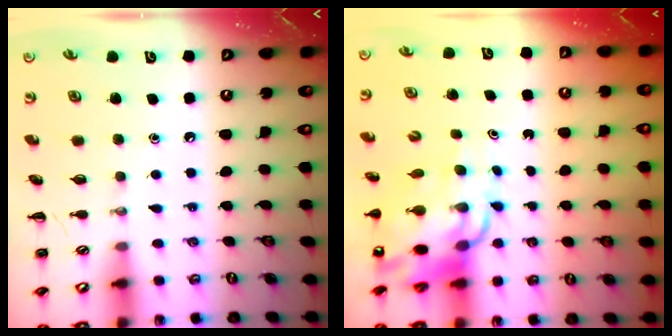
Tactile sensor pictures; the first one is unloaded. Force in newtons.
{"total": 14.1, "press": 13.5, "slide": 4.0}